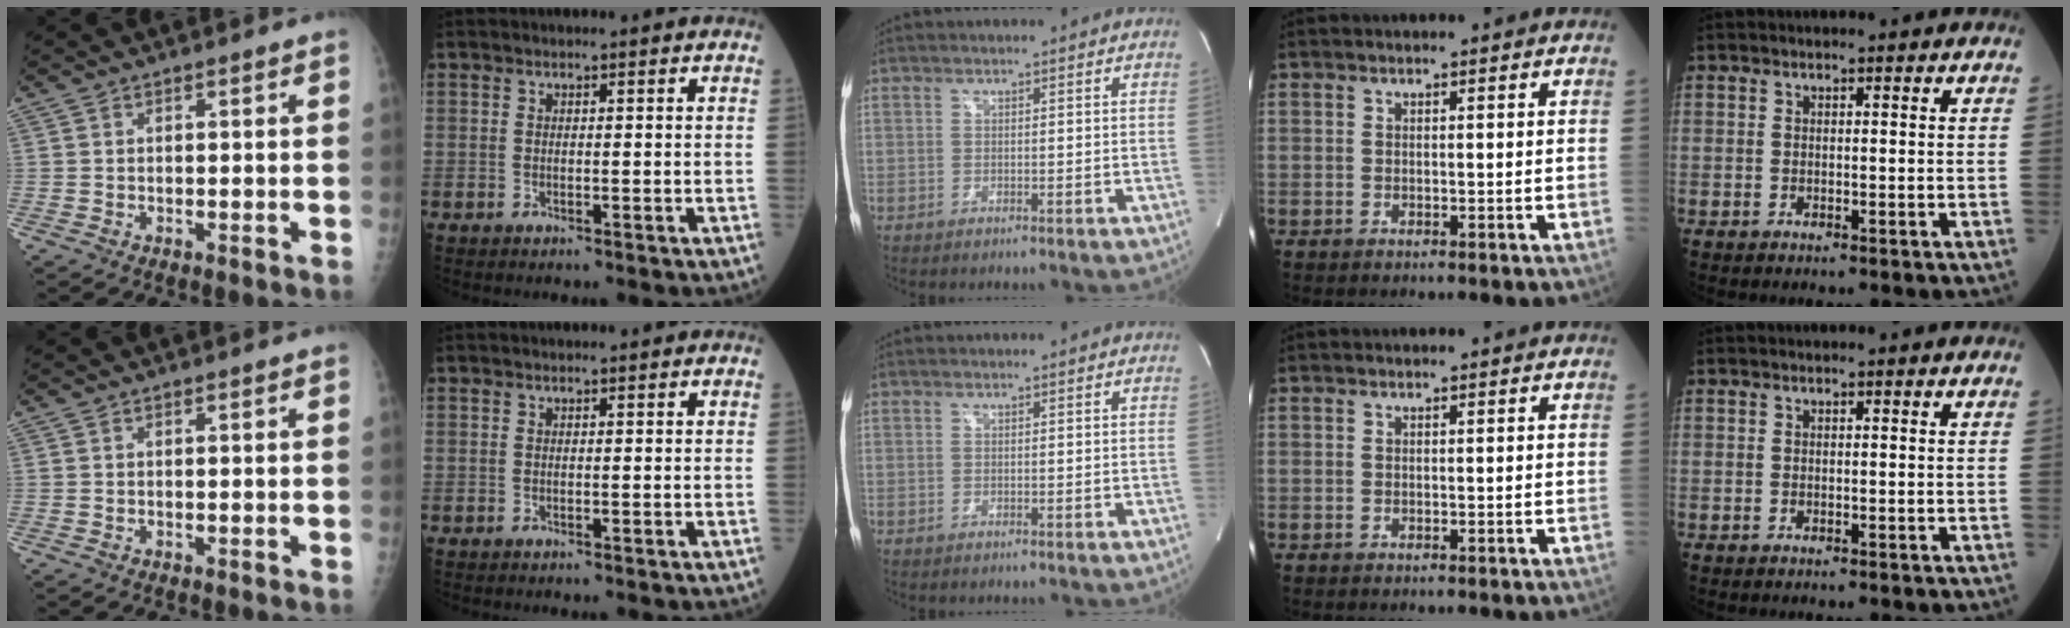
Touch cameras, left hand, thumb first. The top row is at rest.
{}